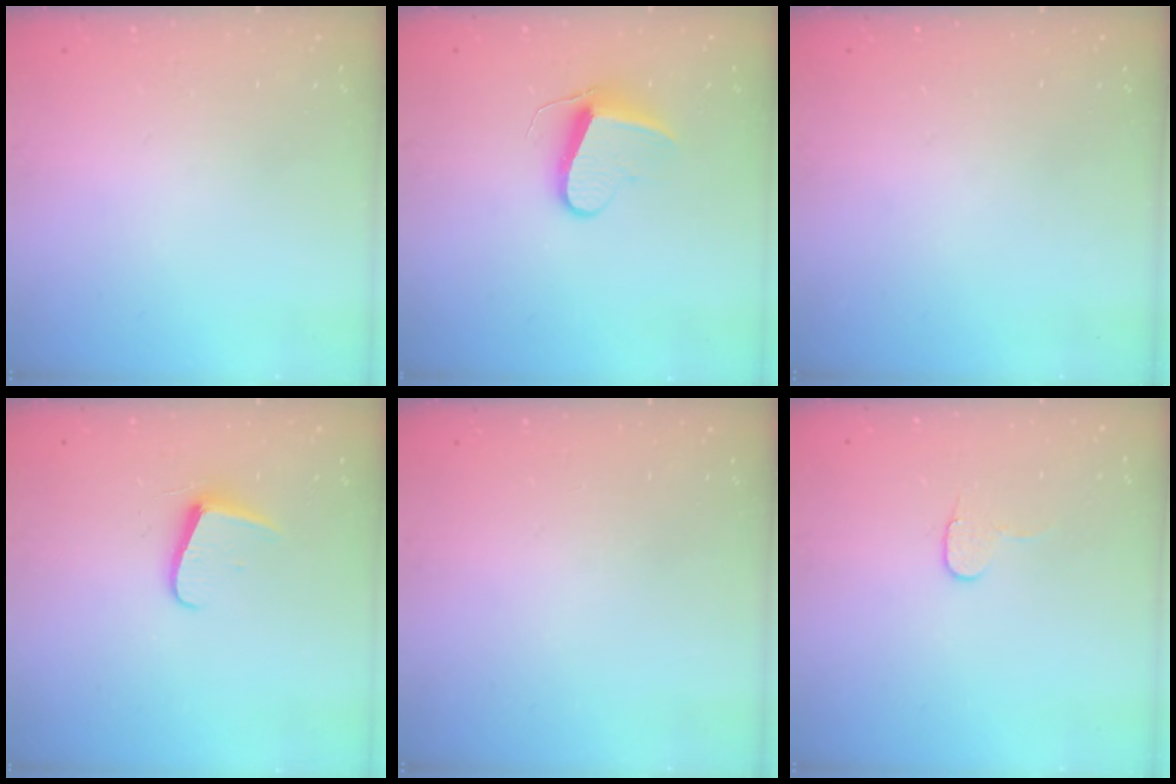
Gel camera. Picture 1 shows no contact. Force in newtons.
{"total": 9.4, "press": 9.4, "slide": 0.7}
{"total": 0.0}
{"total": 6.8, "press": 6.8, "slide": 0.7}
{"total": 0.0}
{"total": 6.1, "press": 6.0, "slide": 0.5}